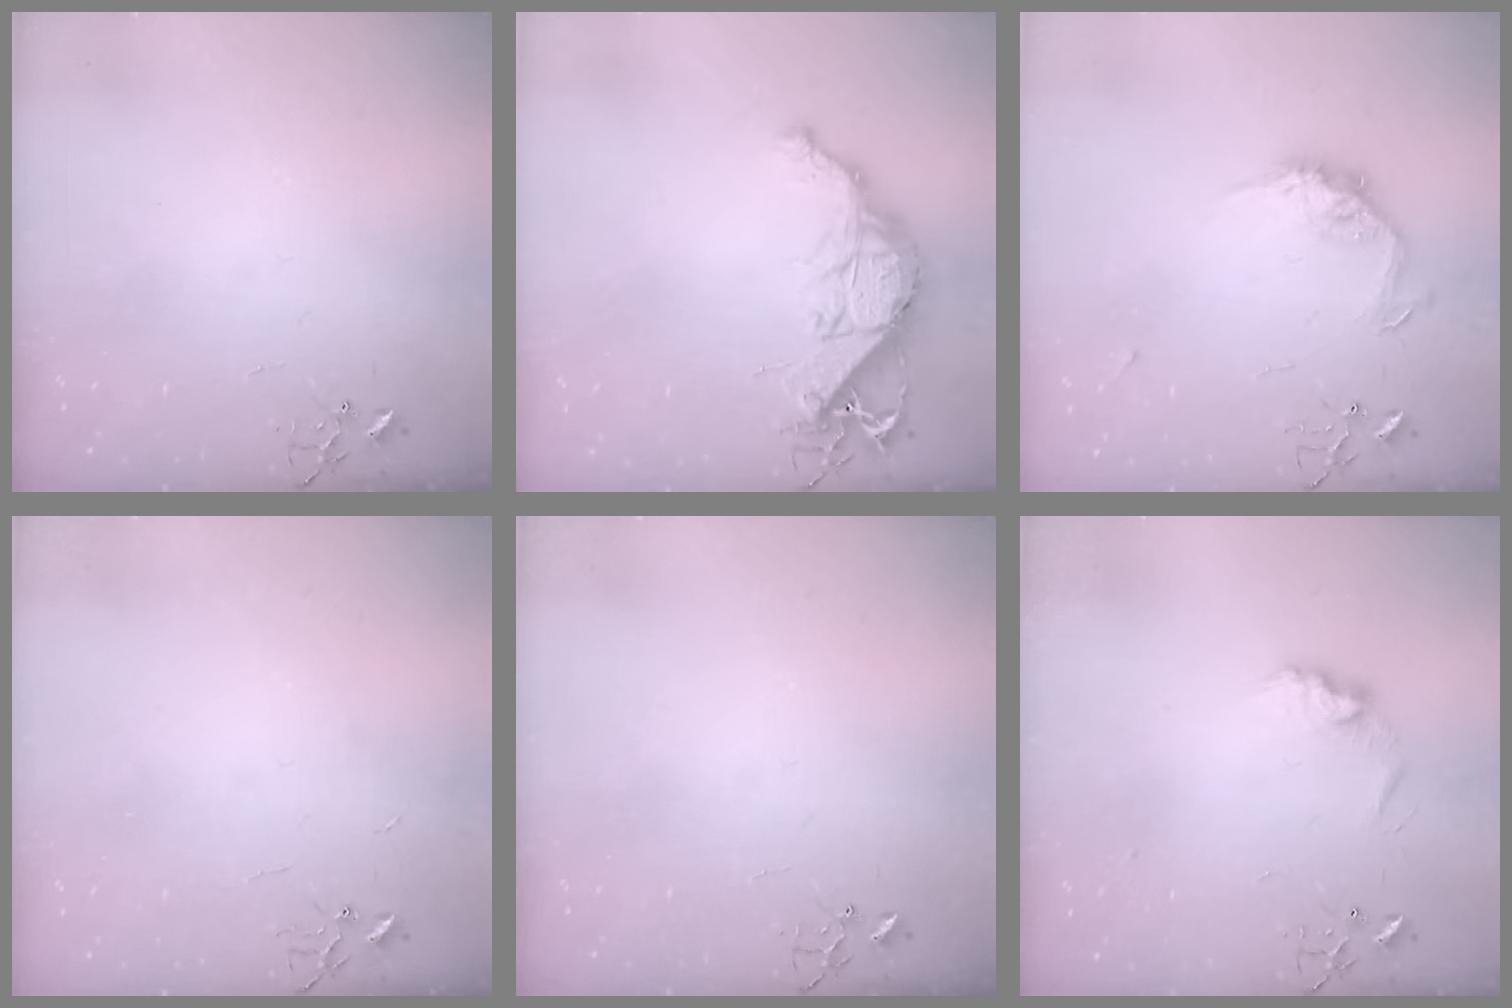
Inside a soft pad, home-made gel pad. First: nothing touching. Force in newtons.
{"total": 14.9, "press": 14.8, "slide": 1.0}
{"total": 10.9, "press": 10.9, "slide": 0.5}
{"total": 2.2, "press": 2.2, "slide": 0.3}
{"total": 0.0}
{"total": 8.4, "press": 8.4, "slide": 0.3}